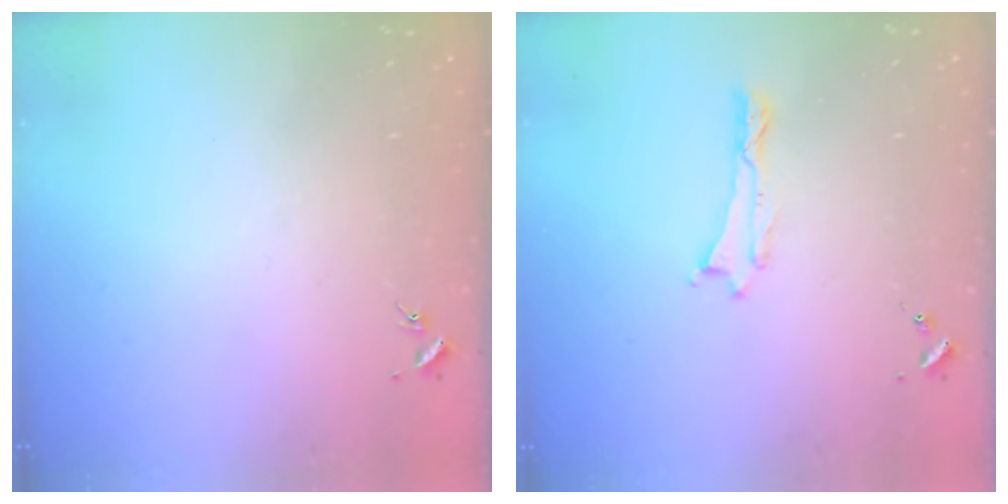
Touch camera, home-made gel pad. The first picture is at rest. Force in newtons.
{"total": 0.0}